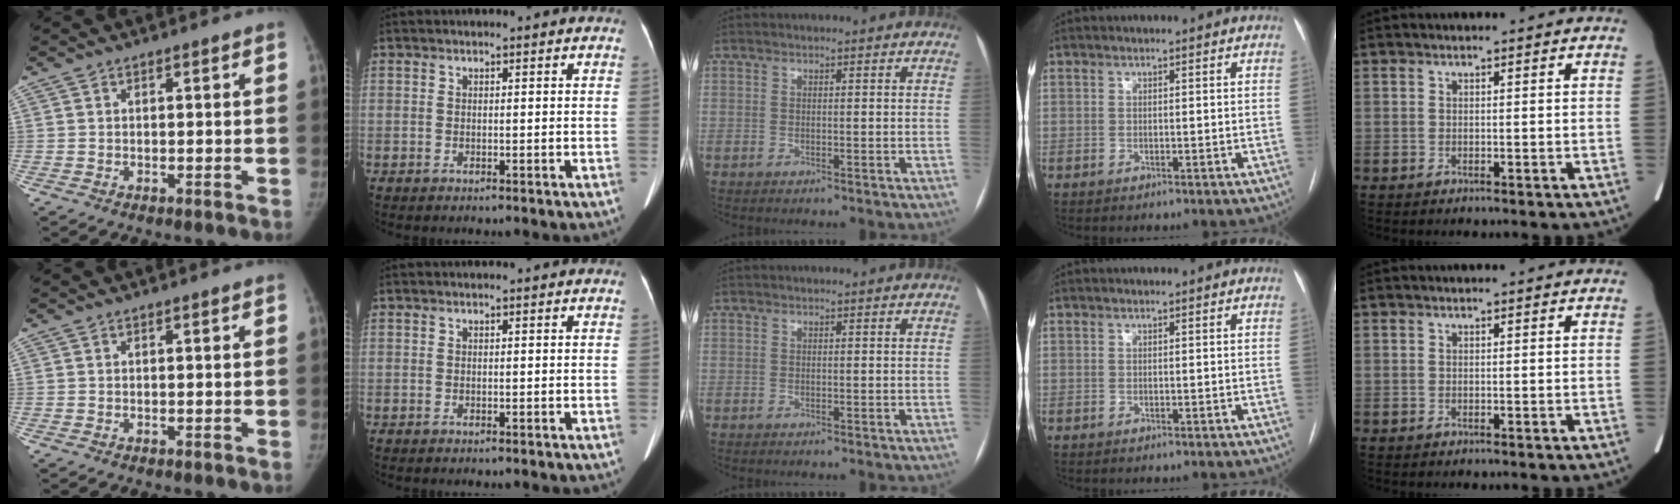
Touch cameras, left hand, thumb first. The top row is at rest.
{}